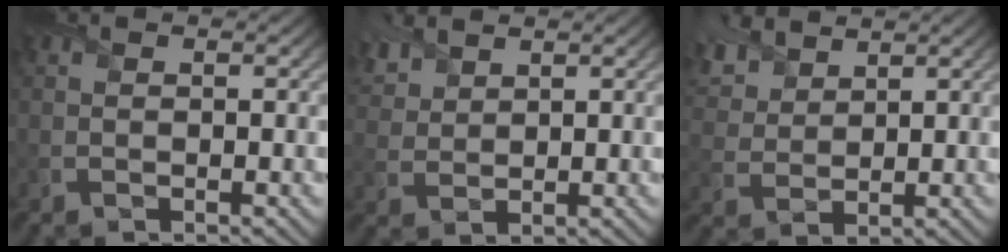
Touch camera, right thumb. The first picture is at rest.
{"total": 4.7, "force": [3.6, 2.2, 2.3], "torque": [-0.068, 0.014, 0.076]}
{"total": 6.9, "force": [5.0, 3.3, 3.4], "torque": [-0.102, 0.017, 0.102]}